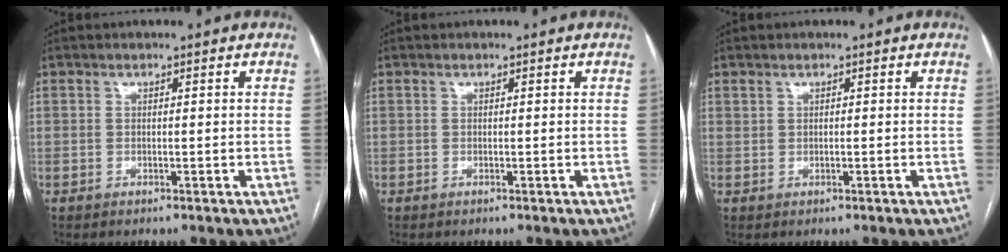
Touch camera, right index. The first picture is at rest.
{"total": 0.0}
{"total": 0.6, "force": [0.4, 0.3, 0.3], "torque": [-0.006, 0.002, 0.009]}